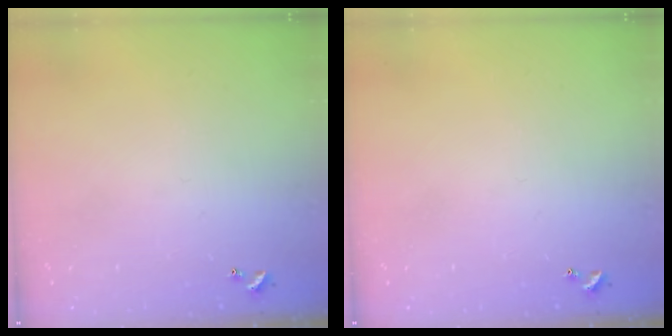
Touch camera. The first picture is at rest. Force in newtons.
{"total": 0.0}